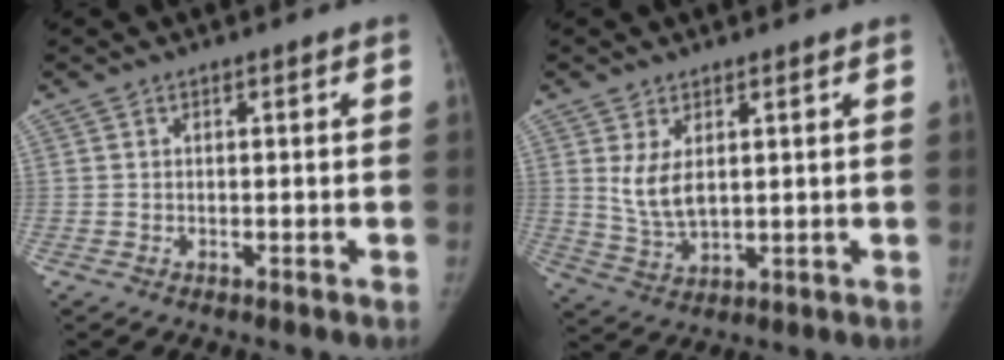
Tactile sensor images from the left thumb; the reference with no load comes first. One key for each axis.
{"total": 6.4, "fx": 1.9, "fy": 3.5, "fz": 5.0, "tx": -0.088, "ty": -0.019, "tz": 0.048}